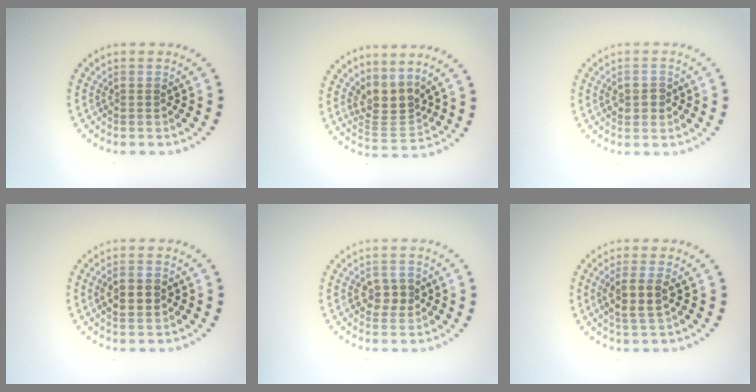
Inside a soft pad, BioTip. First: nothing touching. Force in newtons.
{"total": 3.2, "press": 2.4, "slide": 2.1}
{"total": 1.8, "press": 1.8, "slide": 0.0}
{"total": 2.6, "press": 2.6, "slide": 0.2}
{"total": 2.4, "press": 2.4, "slide": 0.3}
{"total": 2.9, "press": 2.6, "slide": 1.3}